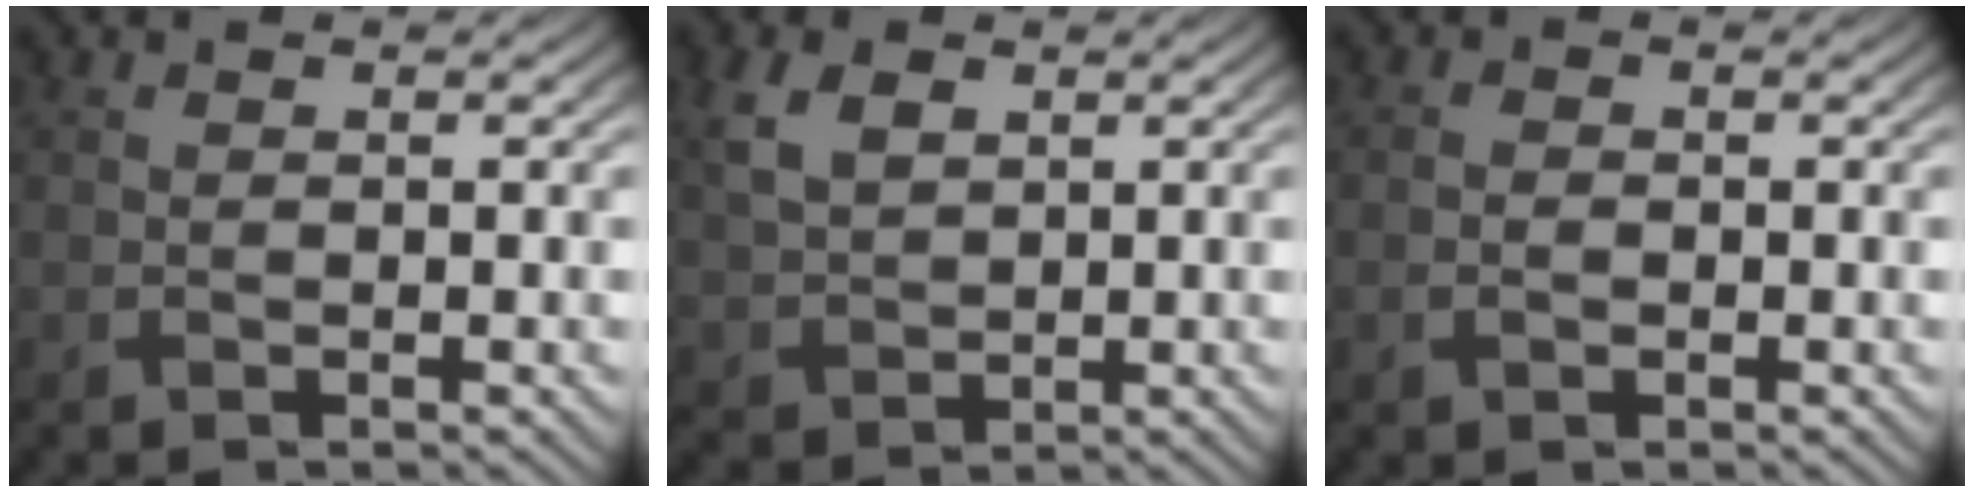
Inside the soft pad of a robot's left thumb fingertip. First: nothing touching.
{"total": 5.0, "force": [1.8, 3.5, 3.1], "torque": [-0.083, 0.004, 0.038]}
{"total": 1.3, "force": [-0.5, 0.9, 0.9], "torque": [-0.022, 0.000, -0.008]}